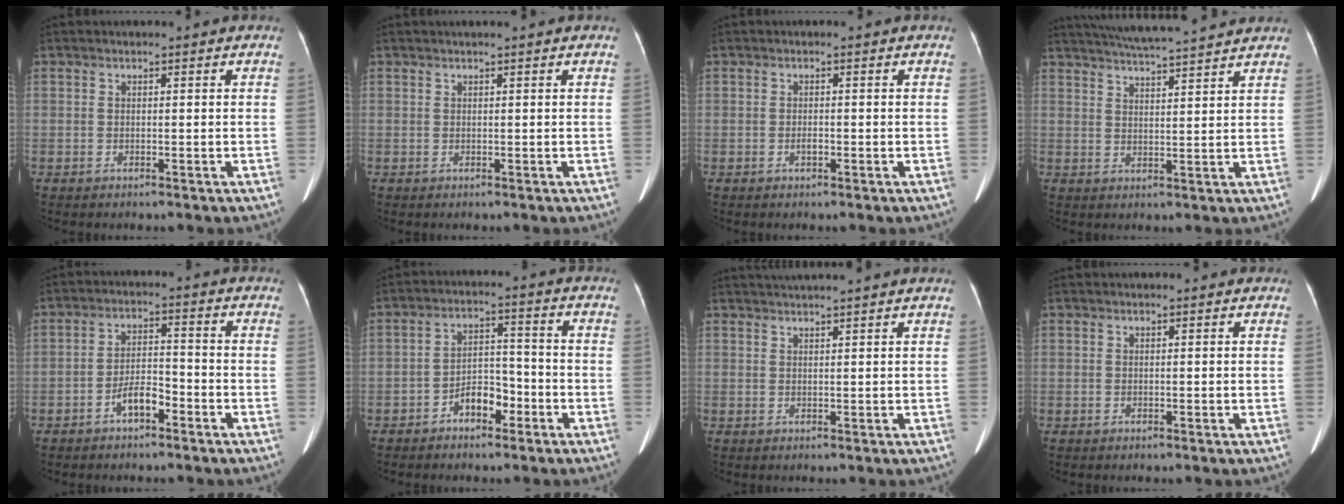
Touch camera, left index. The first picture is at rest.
{"total": 1.0, "force": [0.8, -0.2, 0.6], "torque": [-0.011, 0.011, 0.020]}
{"total": 0.9, "force": [-0.4, 0.3, 0.7], "torque": [-0.015, 0.001, -0.007]}
{"total": 12.5, "force": [11.5, 0.0, 5.1], "torque": [-0.091, 0.024, 0.165]}
{"total": 4.5, "force": [-2.8, 1.6, 3.1], "torque": [-0.064, 0.014, -0.049]}
{"total": 5.3, "force": [-3.1, 2.7, 3.3], "torque": [-0.060, 0.020, -0.054]}
{"total": 5.1, "force": [4.5, -1.2, 2.1], "torque": [-0.028, 0.025, 0.066]}
{"total": 0.0}